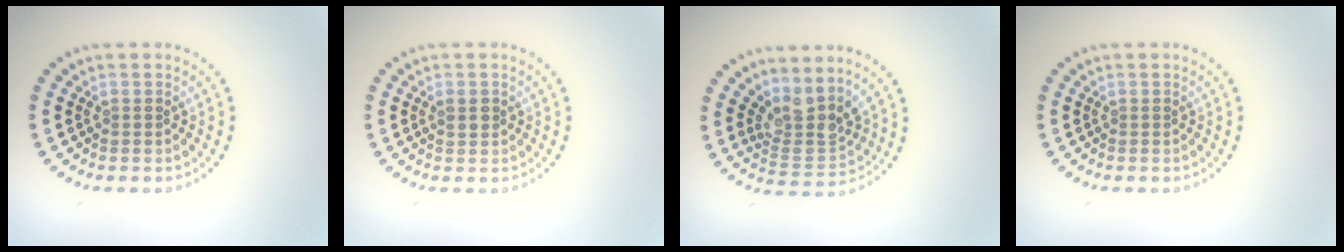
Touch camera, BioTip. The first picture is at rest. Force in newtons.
{"total": 1.2, "press": 1.2, "slide": 0.2}
{"total": 3.6, "press": 2.7, "slide": 2.4}
{"total": 0.0}